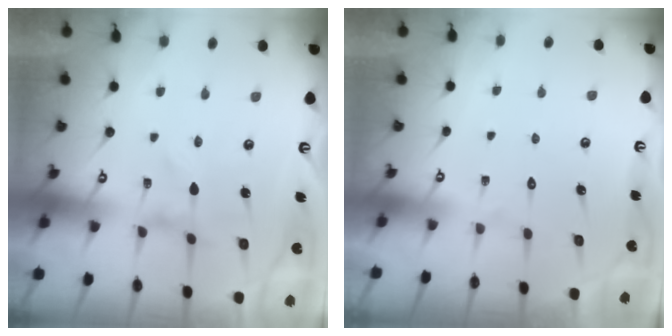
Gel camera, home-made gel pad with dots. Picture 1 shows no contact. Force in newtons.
{"total": 1.6, "press": 1.5, "slide": 0.1}